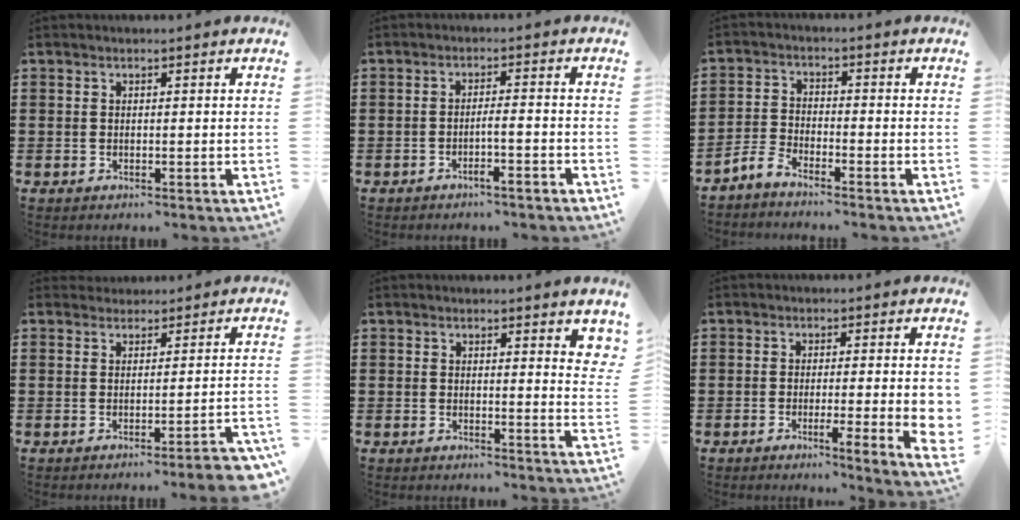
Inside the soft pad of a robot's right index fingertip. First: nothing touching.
{"total": 2.6, "force": [-1.7, -0.2, 2.0], "torque": [-0.036, -0.001, -0.036]}
{"total": 3.0, "force": [-2.9, 0.0, 0.5], "torque": [-0.021, 0.005, -0.062]}
{"total": 1.1, "force": [-0.5, 0.0, 1.0], "torque": [-0.022, 0.000, -0.010]}
{"total": 1.9, "force": [1.7, 0.4, 0.9], "torque": [-0.006, -0.002, 0.028]}
{"total": 6.3, "force": [-1.3, 0.8, 6.1], "torque": [-0.090, -0.013, -0.017]}